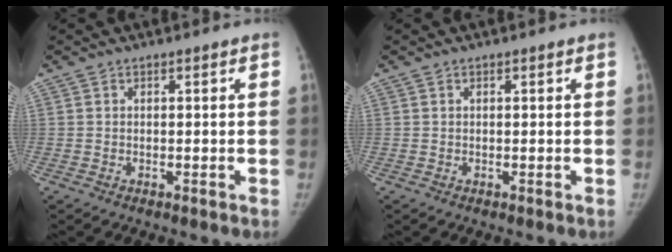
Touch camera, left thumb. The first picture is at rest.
{"total": 0.0}